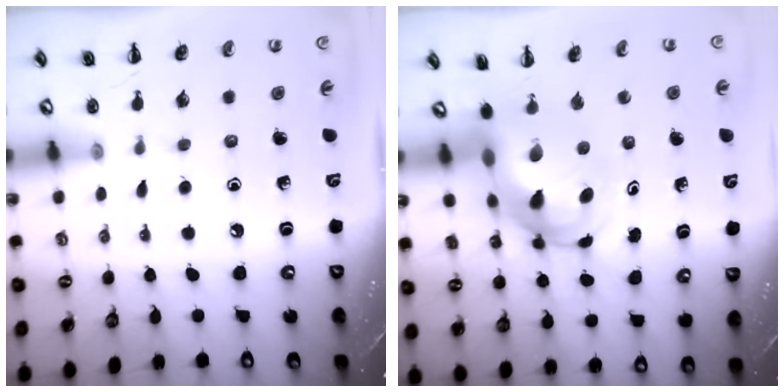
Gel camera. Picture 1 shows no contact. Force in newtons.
{"total": 7.7, "press": 7.5, "slide": 1.9}